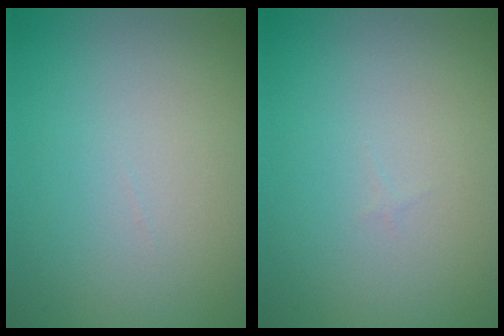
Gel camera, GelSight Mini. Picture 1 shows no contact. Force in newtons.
{"total": 0.0}